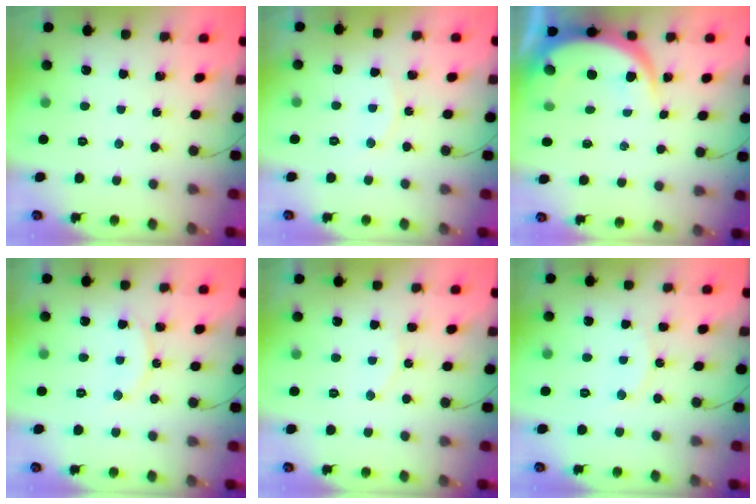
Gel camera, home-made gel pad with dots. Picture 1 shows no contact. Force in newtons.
{"total": 7.0, "press": 7.0, "slide": 0.6}
{"total": 9.2, "press": 9.1, "slide": 1.2}
{"total": 9.1, "press": 9.1, "slide": 0.6}
{"total": 5.0, "press": 5.0, "slide": 0.6}
{"total": 8.2, "press": 8.2, "slide": 0.5}